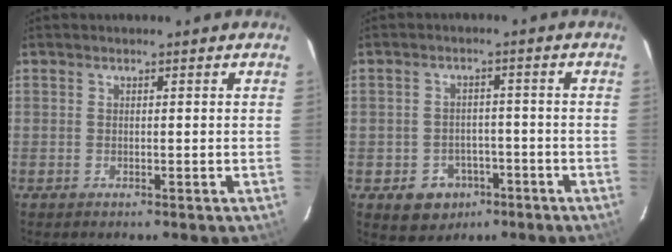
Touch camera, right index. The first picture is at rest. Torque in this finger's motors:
{"motor_torque": [0.11, -0.16, -0.10, -0.21]}